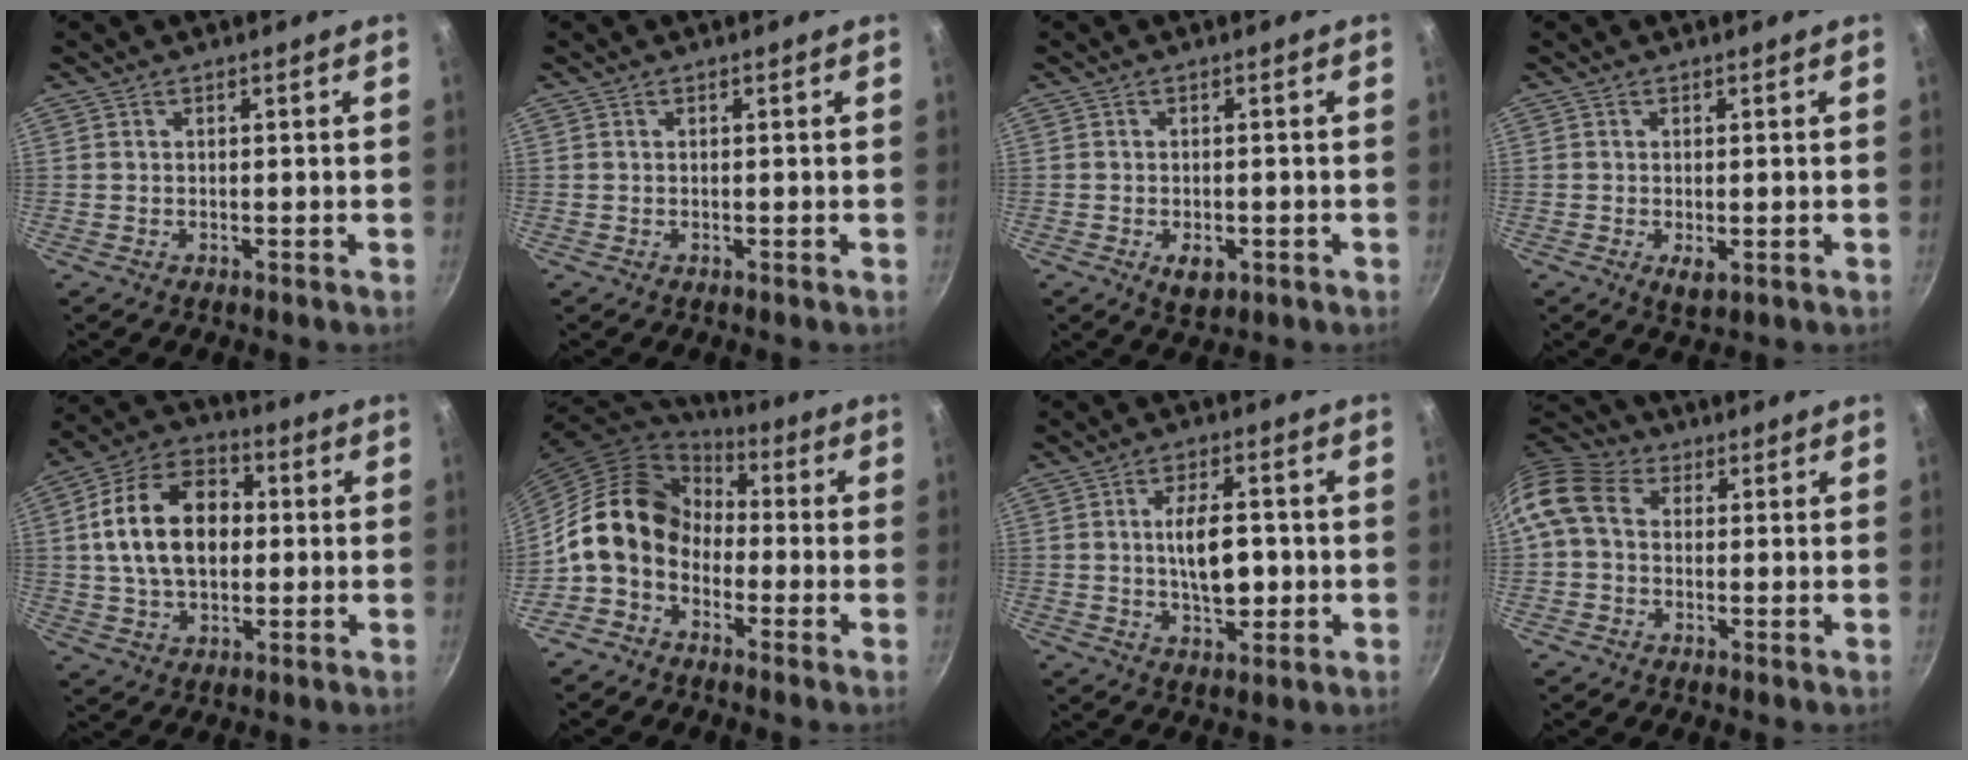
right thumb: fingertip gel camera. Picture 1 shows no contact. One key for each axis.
{"total": 0.0}
{"total": 4.2, "fx": -1.5, "fy": 2.4, "fz": 3.1, "tx": -0.043, "ty": 0.003, "tz": -0.016}
{"total": 2.8, "fx": -0.7, "fy": 1.2, "fz": 2.4, "tx": -0.043, "ty": -0.010, "tz": -0.008}
{"total": 17.2, "fx": 1.5, "fy": 11.6, "fz": 12.6, "tx": -0.187, "ty": 0.026, "tz": 0.012}
{"total": 12.7, "fx": -2.2, "fy": 10.0, "fz": 7.5, "tx": -0.097, "ty": 0.045, "tz": -0.064}
{"total": 9.6, "fx": -0.4, "fy": 4.8, "fz": 8.3, "tx": -0.118, "ty": 0.008, "tz": -0.004}
{"total": 9.7, "fx": 0.9, "fy": 7.4, "fz": 6.2, "tx": -0.121, "ty": 0.025, "tz": -0.003}